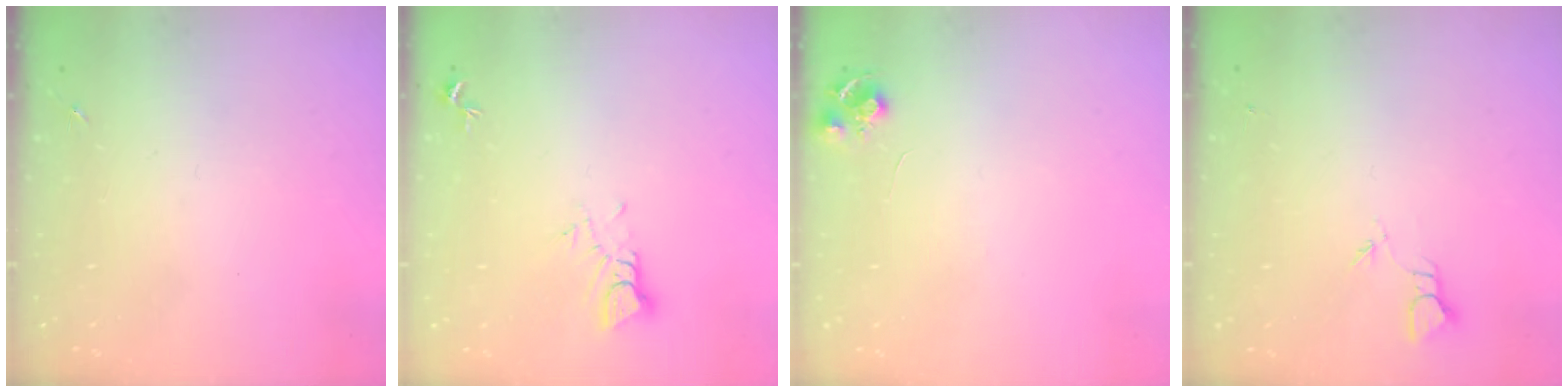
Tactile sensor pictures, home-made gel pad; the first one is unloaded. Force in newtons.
{"total": 3.8, "press": 3.8, "slide": 0.4}
{"total": 6.8, "press": 6.7, "slide": 0.9}
{"total": 2.4, "press": 2.4, "slide": 0.2}